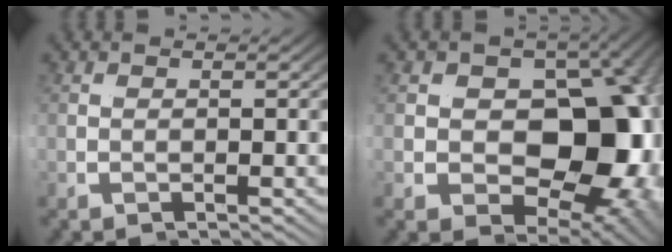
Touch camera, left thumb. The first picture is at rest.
{"total": 19.9, "force": [0.6, 13.1, 15.0], "torque": [-0.201, -0.010, 0.005]}